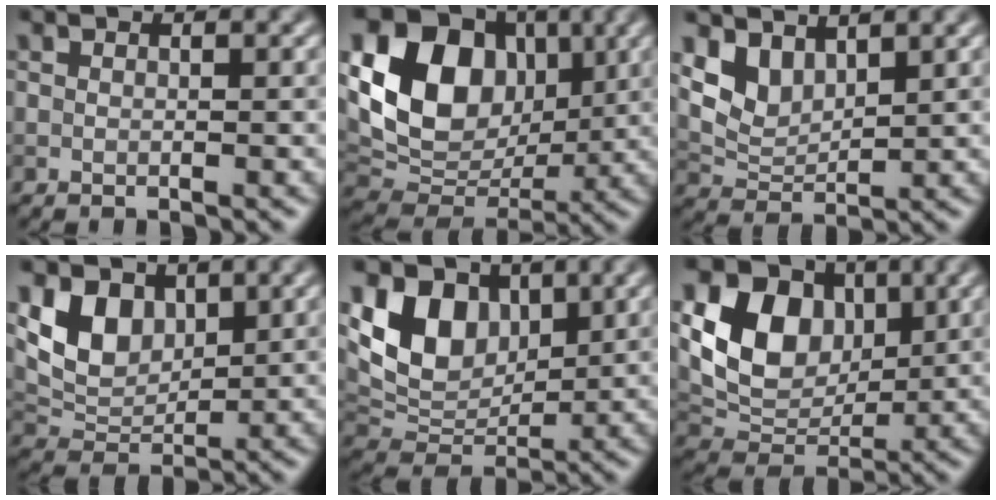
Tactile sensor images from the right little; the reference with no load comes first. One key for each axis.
{"total": 13.0, "fx": 2.8, "fy": 9.9, "fz": 8.1, "tx": -0.152, "ty": 0.011, "tz": 0.046}
{"total": 3.6, "fx": 2.6, "fy": 1.8, "fz": 1.6, "tx": -0.043, "ty": -0.008, "tz": 0.054}
{"total": 5.0, "fx": 2.1, "fy": 3.5, "fz": 2.9, "tx": -0.062, "ty": -0.010, "tz": 0.040}
{"total": 7.1, "fx": 2.6, "fy": 5.0, "fz": 4.3, "tx": -0.080, "ty": -0.008, "tz": 0.047}
{"total": 9.1, "fx": 2.2, "fy": 6.8, "fz": 5.7, "tx": -0.113, "ty": -0.003, "tz": 0.035}